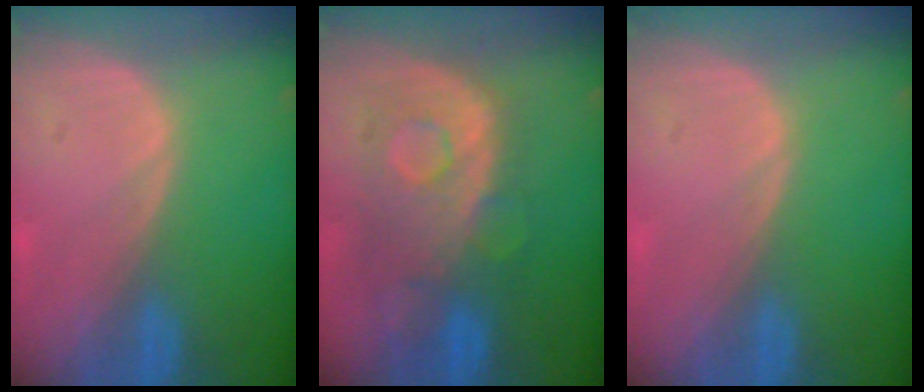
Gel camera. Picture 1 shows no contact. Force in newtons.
{"total": 10.1, "press": 9.2, "slide": 4.1}
{"total": 0.0}